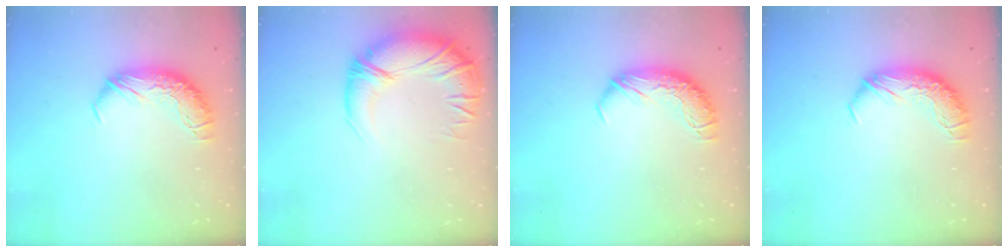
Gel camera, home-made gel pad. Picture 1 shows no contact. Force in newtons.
{"total": 5.3, "press": 3.6, "slide": 3.9}
{"total": 0.0}
{"total": 0.0}